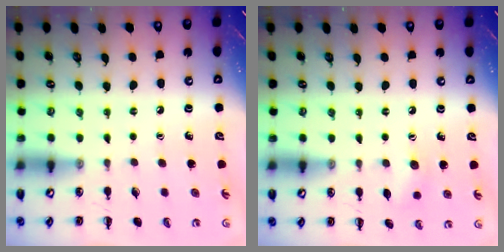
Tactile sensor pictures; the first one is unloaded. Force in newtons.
{"total": 5.9, "press": 5.7, "slide": 1.3}